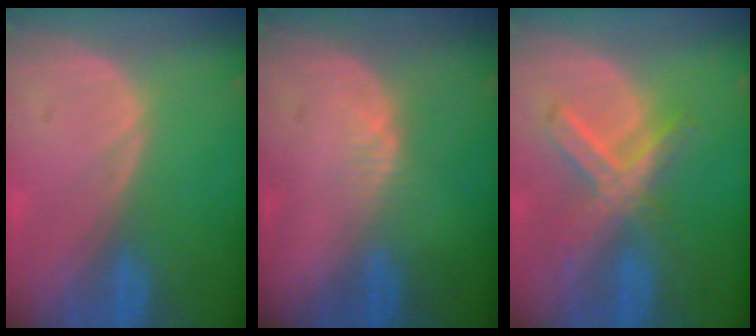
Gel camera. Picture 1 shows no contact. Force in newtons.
{"total": 1.7, "press": 1.5, "slide": 0.8}
{"total": 7.2, "press": 6.3, "slide": 3.5}